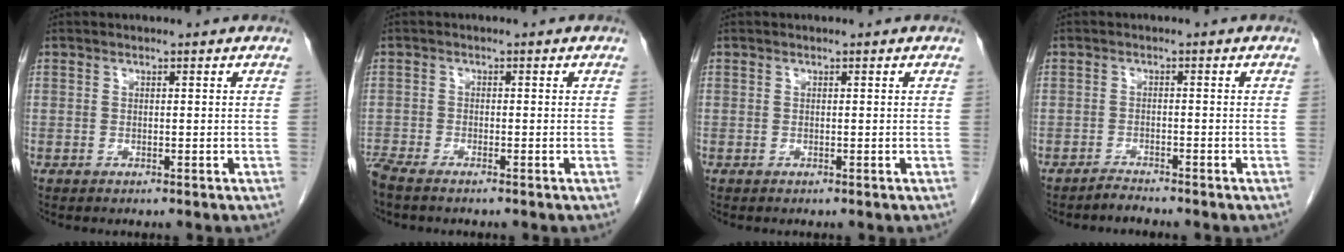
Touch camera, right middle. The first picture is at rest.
{"total": 3.7, "force": [-3.2, 0.5, 1.8], "torque": [-0.037, -0.006, -0.056]}
{"total": 0.0}
{"total": 1.5, "force": [-1.4, -0.1, -0.1], "torque": [0.004, -0.004, -0.023]}